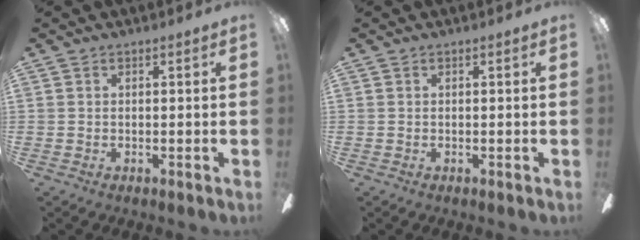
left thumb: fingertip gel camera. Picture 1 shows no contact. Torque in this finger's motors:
{"motor_torque": [-0.10, 0.10, -0.14, 0.19, 0.00]}